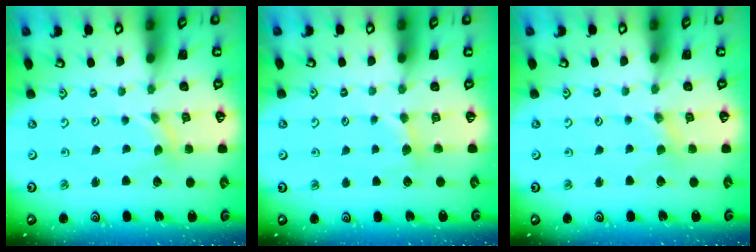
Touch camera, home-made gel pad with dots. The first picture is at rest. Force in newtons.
{"total": 2.9, "press": 2.9, "slide": 0.4}
{"total": 0.5, "press": 0.5, "slide": 0.1}